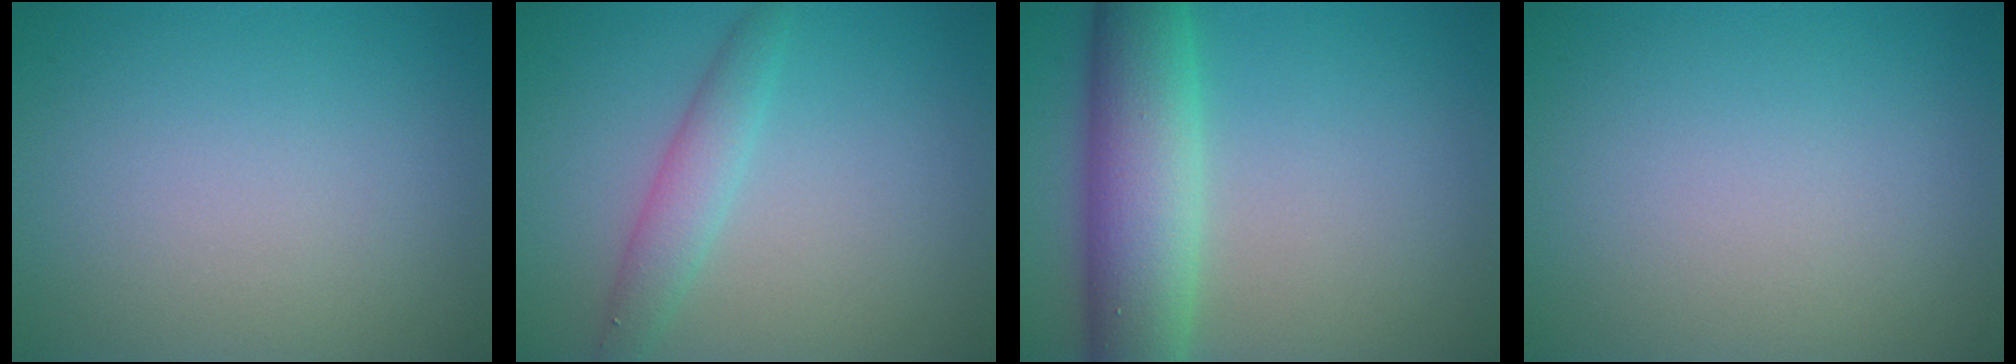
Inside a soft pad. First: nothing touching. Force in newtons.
{"total": 2.4, "press": 2.4, "slide": 0.1}
{"total": 7.7, "press": 7.7, "slide": 0.3}
{"total": 0.0}